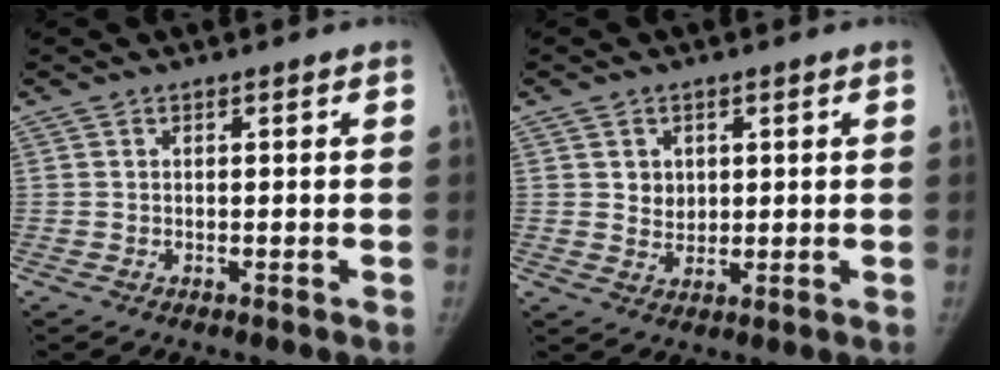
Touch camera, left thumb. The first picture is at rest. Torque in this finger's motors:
{"motor_torque": [-0.09, -0.07, 0.31, -0.32, -0.02]}